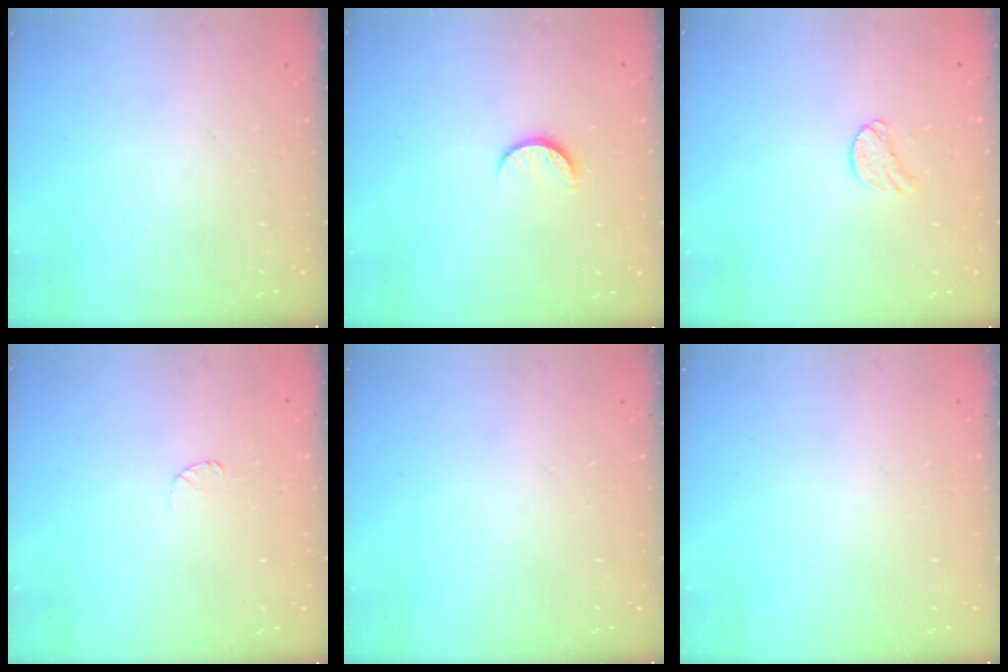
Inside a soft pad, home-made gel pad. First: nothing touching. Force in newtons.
{"total": 6.2, "press": 6.2, "slide": 0.6}
{"total": 7.5, "press": 7.4, "slide": 0.5}
{"total": 3.3, "press": 3.2, "slide": 0.4}
{"total": 0.0}
{"total": 0.0}